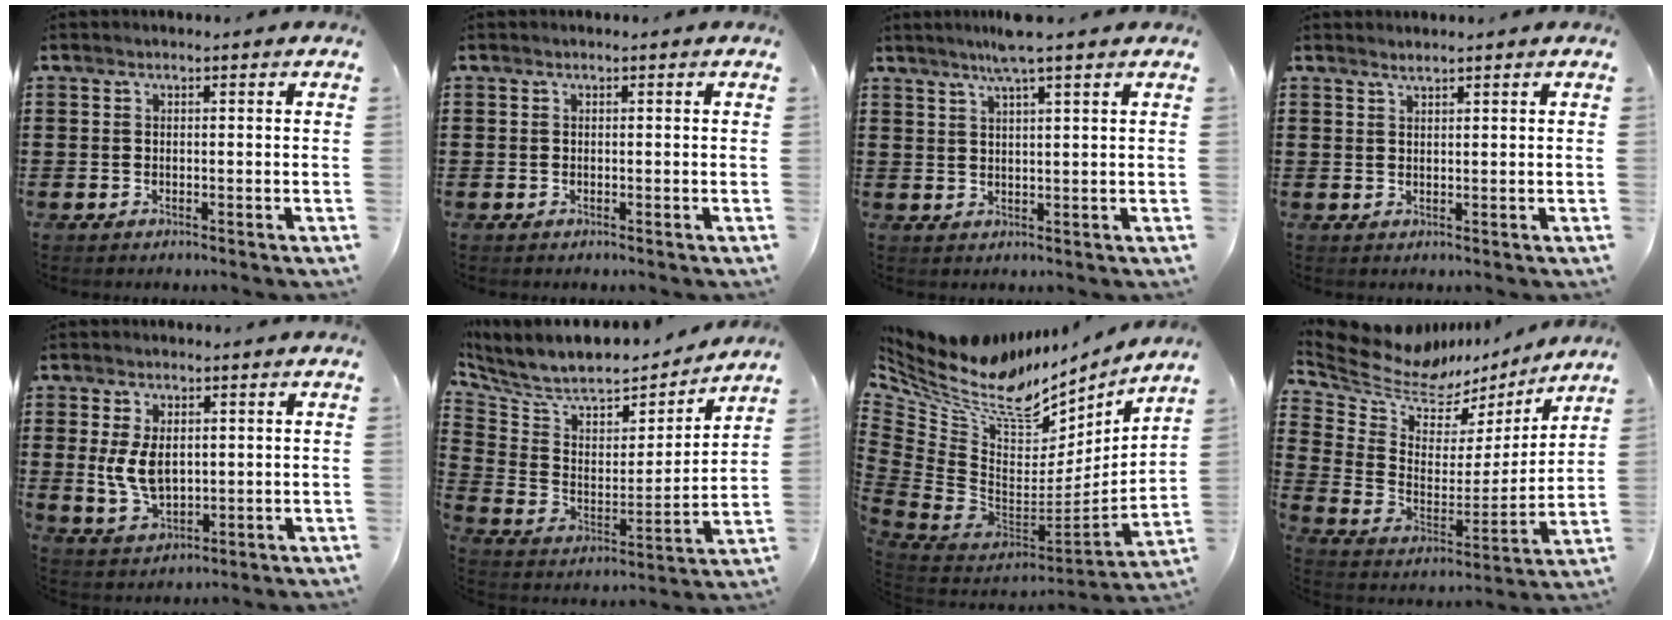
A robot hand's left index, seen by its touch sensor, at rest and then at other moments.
{"total": 0.0}
{"total": 4.7, "force": [3.5, -0.7, 3.0], "torque": [-0.067, -0.002, 0.061]}
{"total": 1.1, "force": [1.0, -0.1, 0.4], "torque": [-0.009, 0.000, 0.019]}
{"total": 6.2, "force": [0.8, 3.8, 4.8], "torque": [-0.119, 0.002, 0.011]}
{"total": 7.5, "force": [6.6, 2.5, 2.6], "torque": [-0.087, -0.049, 0.112]}
{"total": 10.3, "force": [7.5, 5.1, 4.9], "torque": [-0.121, -0.070, 0.127]}
{"total": 8.5, "force": [7.3, 3.6, 2.3], "torque": [-0.084, -0.057, 0.125]}